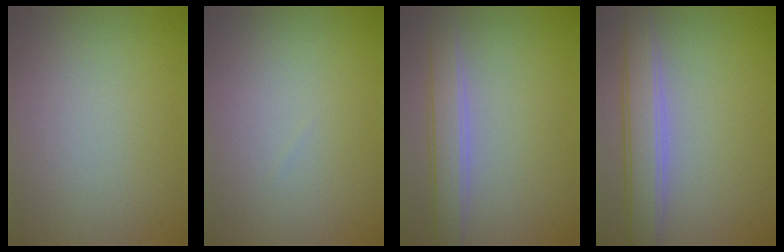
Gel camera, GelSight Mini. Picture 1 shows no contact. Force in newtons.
{"total": 0.0}
{"total": 3.0, "press": 3.0, "slide": 0.3}
{"total": 4.2, "press": 4.2, "slide": 0.4}